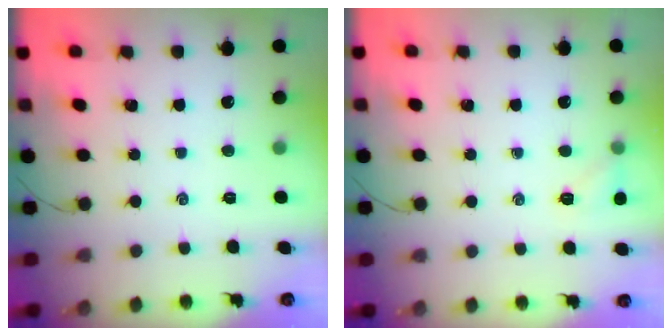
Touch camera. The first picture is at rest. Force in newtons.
{"total": 6.8, "press": 6.6, "slide": 1.9}